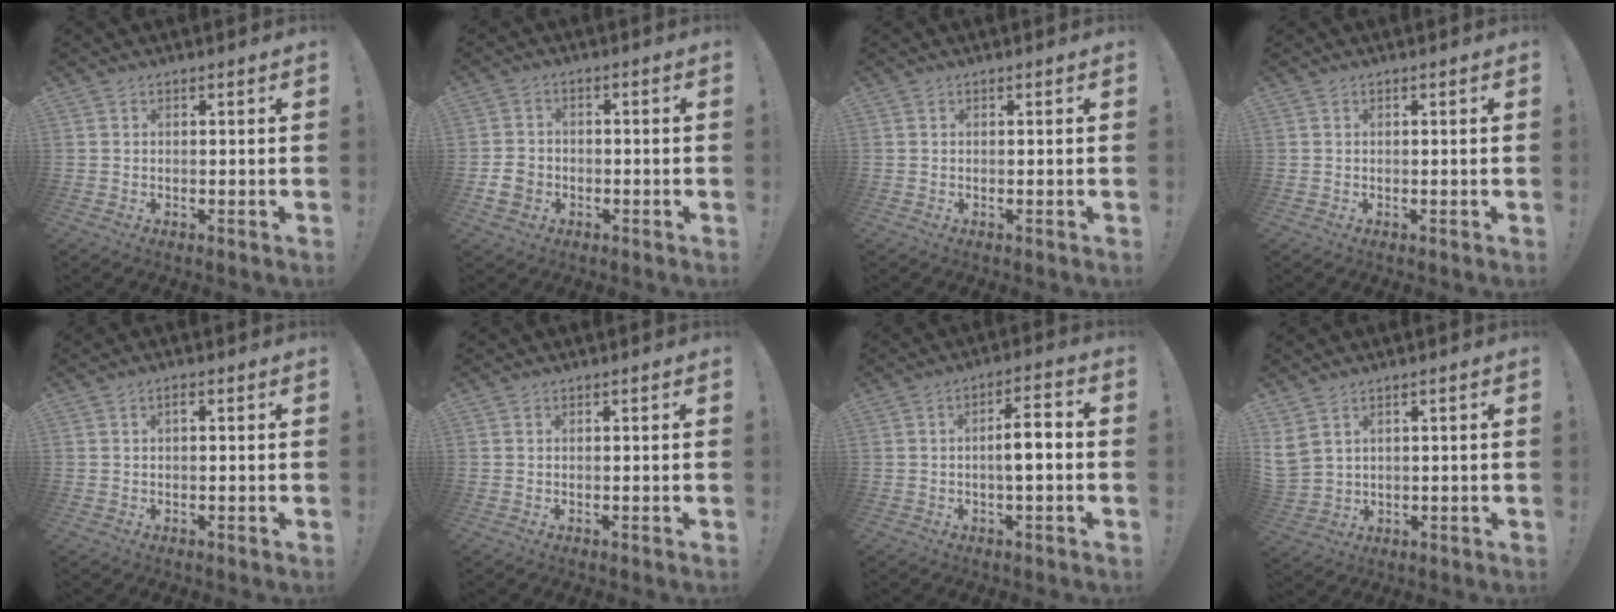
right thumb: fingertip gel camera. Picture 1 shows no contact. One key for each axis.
{"total": 5.7, "fx": -1.8, "fy": 4.9, "fz": 2.4, "tx": -0.042, "ty": 0.009, "tz": -0.035}
{"total": 0.0}
{"total": 0.0}
{"total": 1.0, "fx": 0.0, "fy": 0.4, "fz": 0.9, "tx": -0.019, "ty": 0.005, "tz": -0.001}
{"total": 0.0}
{"total": 6.9, "fx": -1.2, "fy": 1.6, "fz": 6.6, "tx": -0.107, "ty": 0.011, "tz": -0.025}
{"total": 5.7, "fx": 3.2, "fy": 3.9, "fz": 2.8, "tx": -0.071, "ty": -0.009, "tz": 0.066}